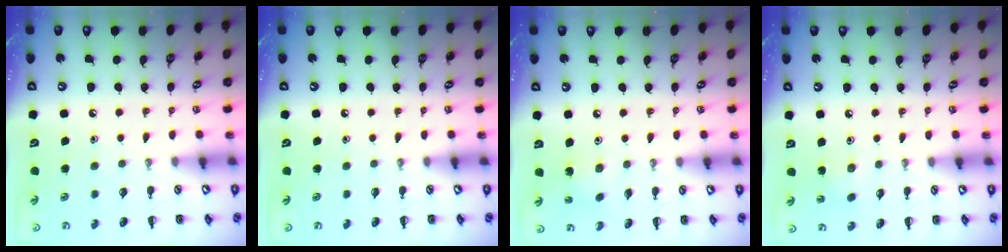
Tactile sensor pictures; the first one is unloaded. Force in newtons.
{"total": 0.0}
{"total": 1.5, "press": 1.4, "slide": 0.5}
{"total": 3.0, "press": 2.8, "slide": 1.0}